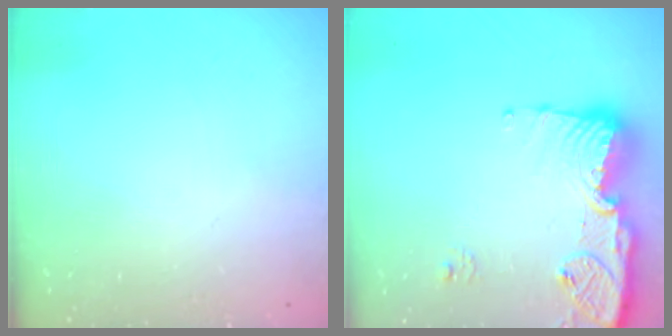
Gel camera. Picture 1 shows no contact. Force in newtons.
{"total": 15.8, "press": 15.7, "slide": 1.4}